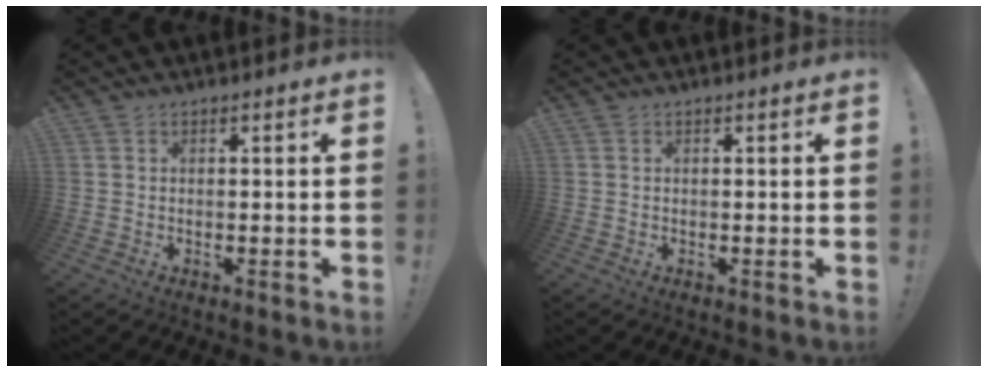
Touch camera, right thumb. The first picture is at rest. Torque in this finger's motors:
{"motor_torque": [0.06, -0.01, 0.00, 0.00, 0.00]}